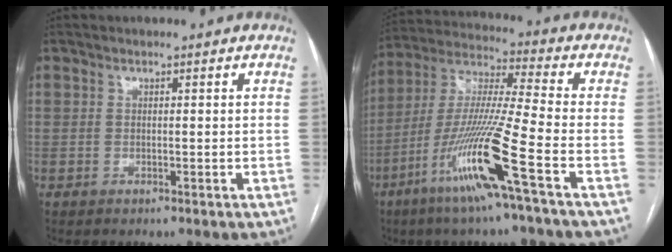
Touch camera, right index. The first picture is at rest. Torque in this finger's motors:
{"motor_torque": [2.11, -0.03, 0.71, 0.16]}